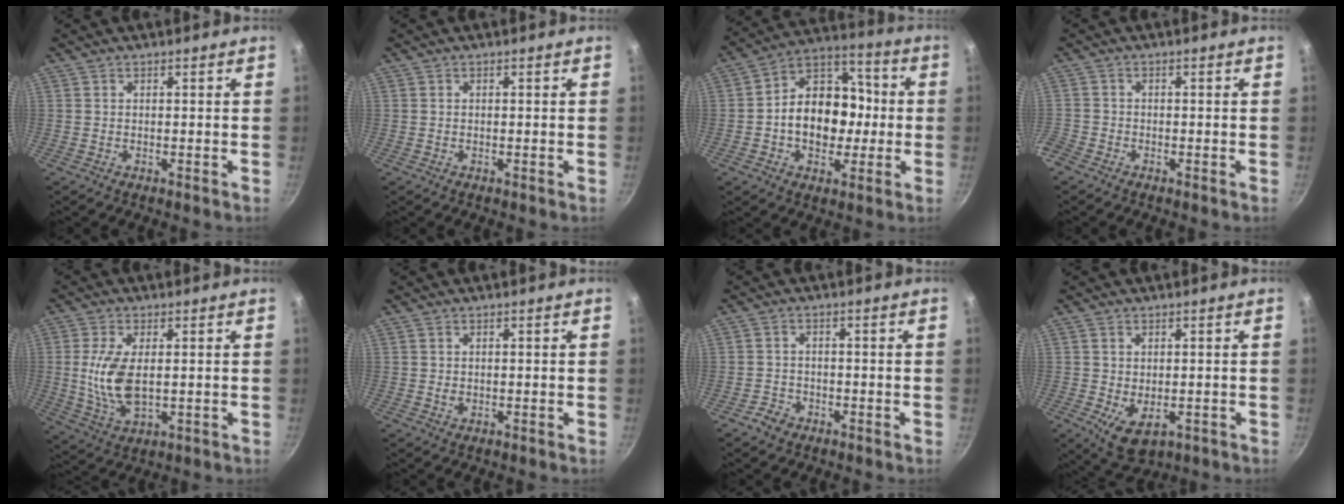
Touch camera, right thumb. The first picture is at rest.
{"total": 0.0}
{"total": 16.5, "force": [-1.3, 12.4, 10.8], "torque": [-0.125, 0.037, -0.035]}
{"total": 2.8, "force": [-1.8, 1.8, 1.0], "torque": [-0.034, 0.003, -0.041]}
{"total": 10.1, "force": [0.6, 5.0, 8.7], "torque": [-0.175, -0.010, 0.015]}
{"total": 0.7, "force": [0.2, 0.6, 0.4], "torque": [-0.003, 0.001, 0.003]}
{"total": 2.9, "force": [-1.8, 2.1, 0.7], "torque": [-0.005, 0.024, -0.031]}
{"total": 6.1, "force": [-1.0, 4.0, 4.5], "torque": [-0.067, -0.016, -0.006]}